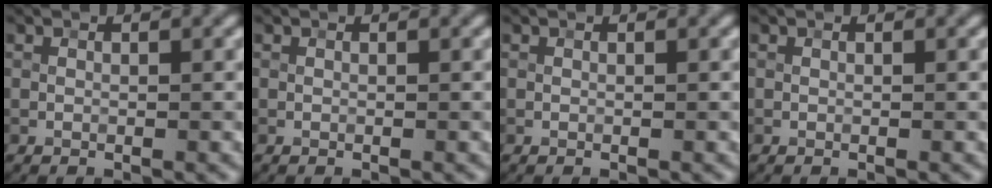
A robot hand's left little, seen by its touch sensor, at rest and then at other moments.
{"total": 0.0}
{"total": 0.0}
{"total": 0.0}